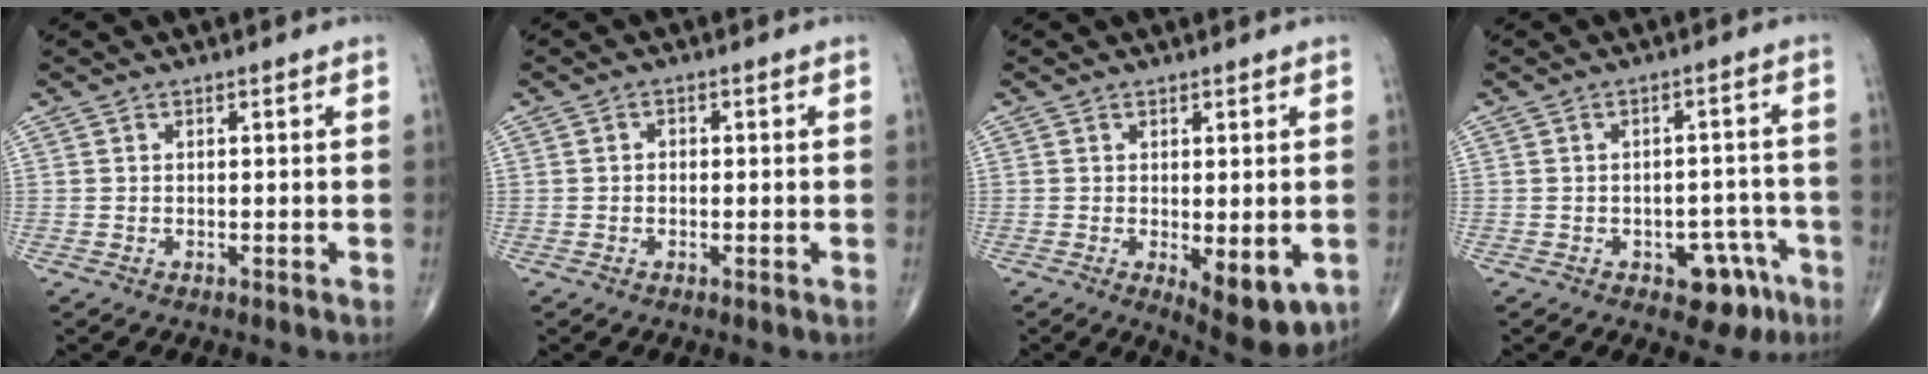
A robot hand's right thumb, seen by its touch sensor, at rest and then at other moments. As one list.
[{"total": 1.0, "force": [0.0, 0.8, 0.6], "torque": [-0.002, 0.006, -0.004]}, {"total": 8.3, "force": [-2.2, 3.2, 7.3], "torque": [-0.087, -0.019, -0.023]}, {"total": 7.2, "force": [-3.8, 4.3, 4.4], "torque": [-0.021, 0.031, -0.043]}]